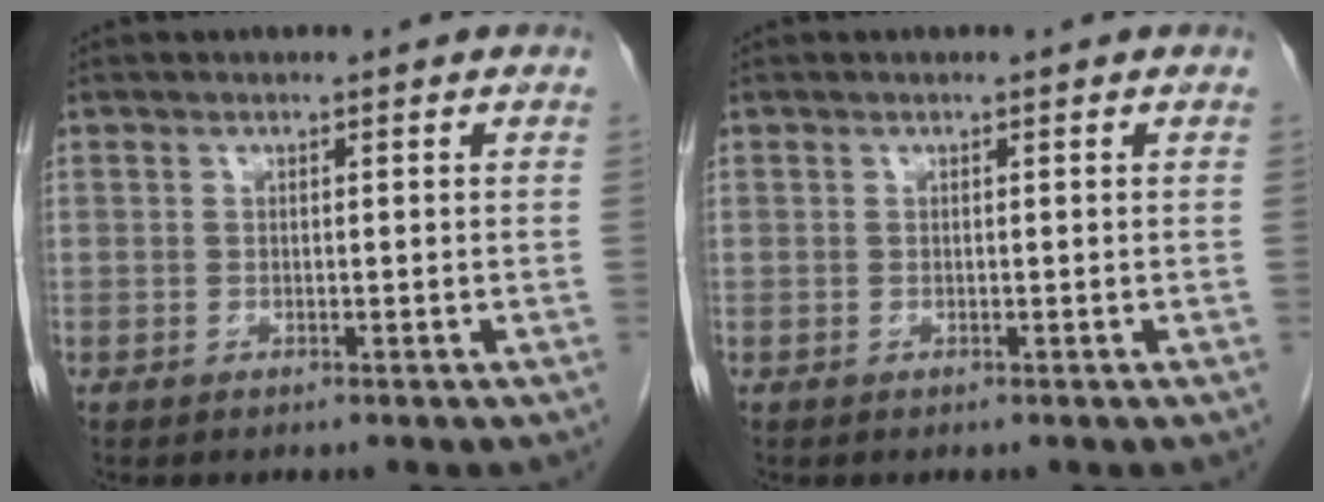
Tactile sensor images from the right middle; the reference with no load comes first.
{"total": 0.0}